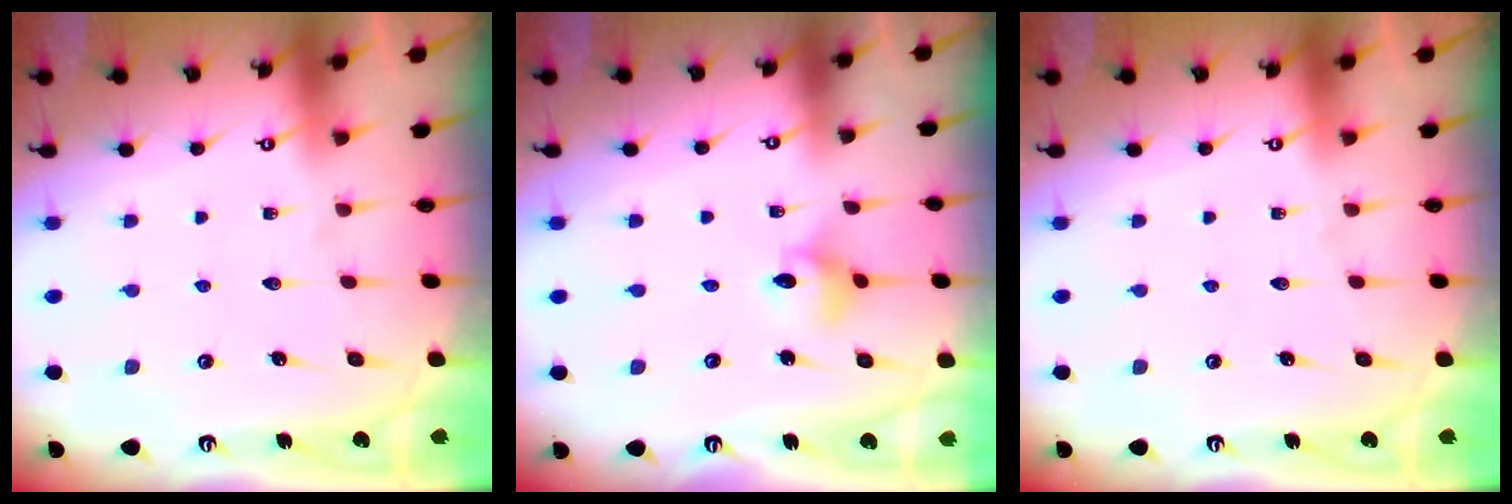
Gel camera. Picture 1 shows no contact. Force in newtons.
{"total": 4.5, "press": 4.5, "slide": 0.5}
{"total": 0.0}